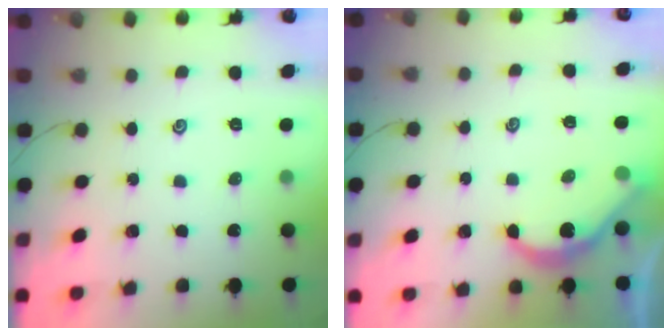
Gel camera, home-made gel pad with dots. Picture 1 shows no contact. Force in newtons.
{"total": 5.7, "press": 5.7, "slide": 0.2}